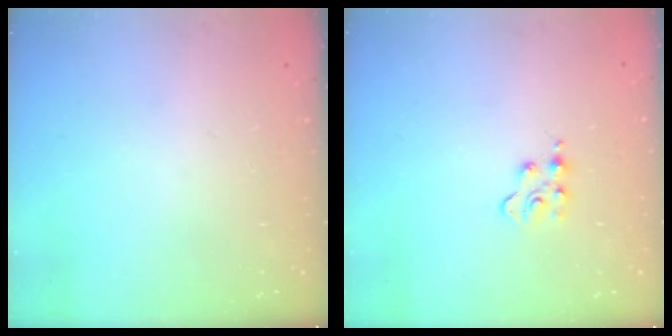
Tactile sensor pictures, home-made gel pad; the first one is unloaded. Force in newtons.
{"total": 3.0, "press": 2.9, "slide": 0.4}